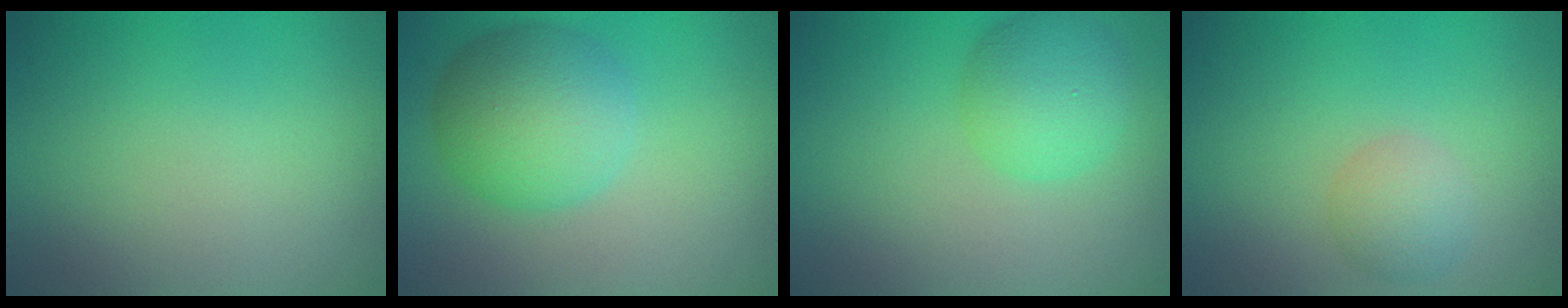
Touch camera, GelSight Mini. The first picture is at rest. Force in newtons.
{"total": 6.0, "press": 6.0, "slide": 0.1}
{"total": 4.0, "press": 3.9, "slide": 0.2}
{"total": 2.2, "press": 2.2, "slide": 0.1}